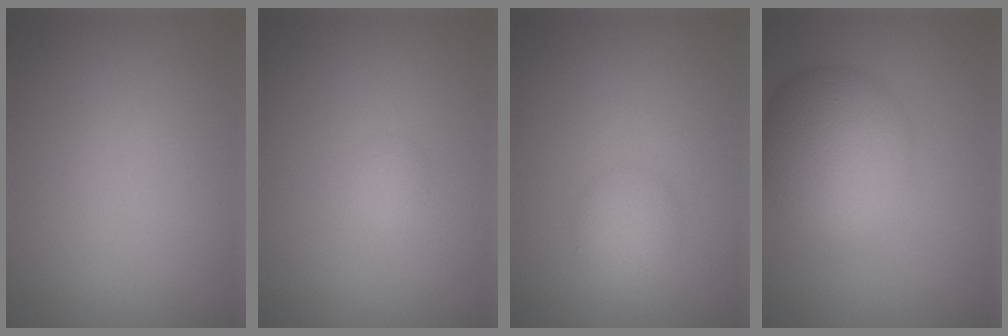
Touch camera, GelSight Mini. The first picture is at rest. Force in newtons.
{"total": 0.9, "press": 0.9, "slide": 0.0}
{"total": 2.3, "press": 2.3, "slide": 0.0}
{"total": 8.2, "press": 8.2, "slide": 0.2}